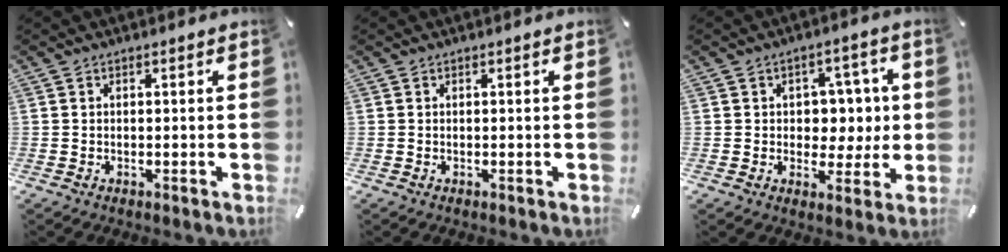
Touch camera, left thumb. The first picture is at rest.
{"total": 0.0}
{"total": 7.5, "force": [1.0, 6.4, 3.6], "torque": [-0.041, -0.001, 0.016]}